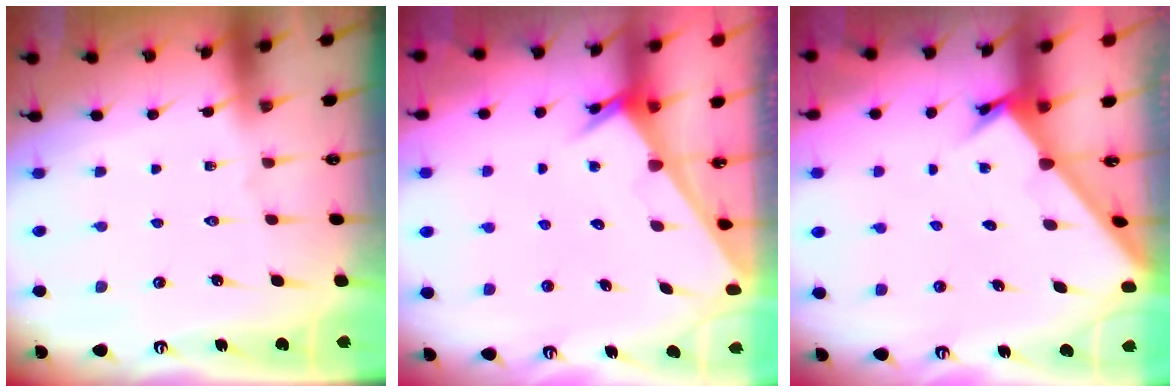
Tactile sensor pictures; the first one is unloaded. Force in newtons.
{"total": 2.6, "press": 2.6, "slide": 0.1}
{"total": 1.9, "press": 1.9, "slide": 0.2}